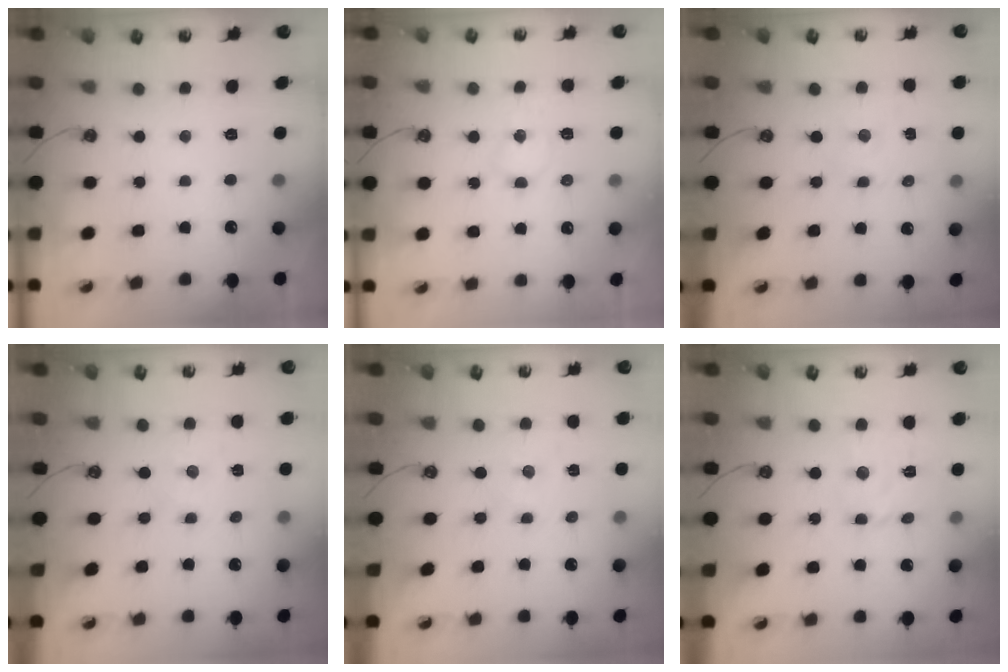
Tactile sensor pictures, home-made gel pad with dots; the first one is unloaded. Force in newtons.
{"total": 5.0, "press": 4.9, "slide": 0.4}
{"total": 1.0, "press": 1.0, "slide": 0.2}
{"total": 0.0}
{"total": 0.0}
{"total": 5.9, "press": 5.9, "slide": 0.5}